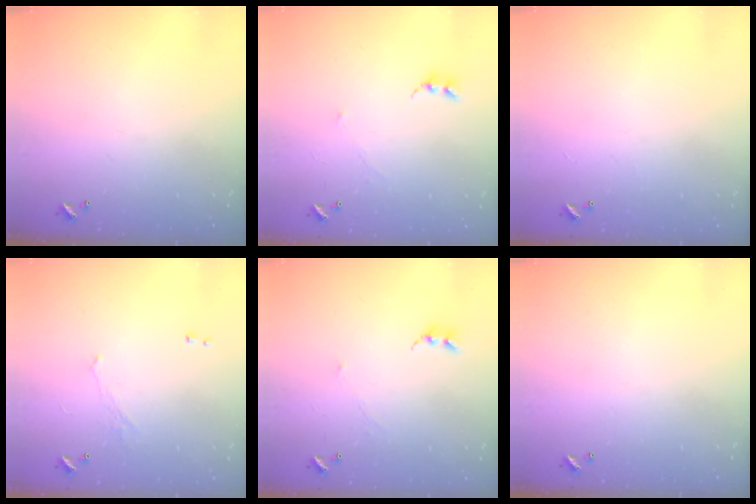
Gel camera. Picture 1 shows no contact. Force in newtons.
{"total": 0.9, "press": 0.8, "slide": 0.5}
{"total": 1.0, "press": 0.9, "slide": 0.5}
{"total": 0.9, "press": 0.7, "slide": 0.5}
{"total": 0.9, "press": 0.8, "slide": 0.5}
{"total": 0.0}